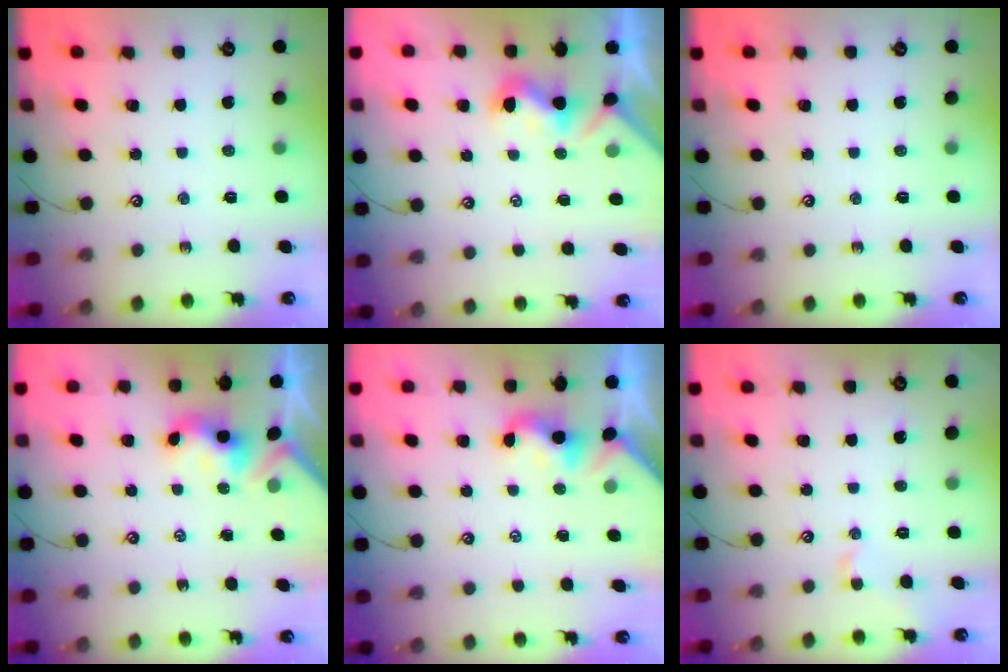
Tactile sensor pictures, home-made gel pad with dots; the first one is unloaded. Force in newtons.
{"total": 1.0, "press": 0.8, "slide": 0.6}
{"total": 0.0}
{"total": 3.7, "press": 3.7, "slide": 0.2}
{"total": 2.1, "press": 2.1, "slide": 0.5}
{"total": 1.1, "press": 1.0, "slide": 0.1}